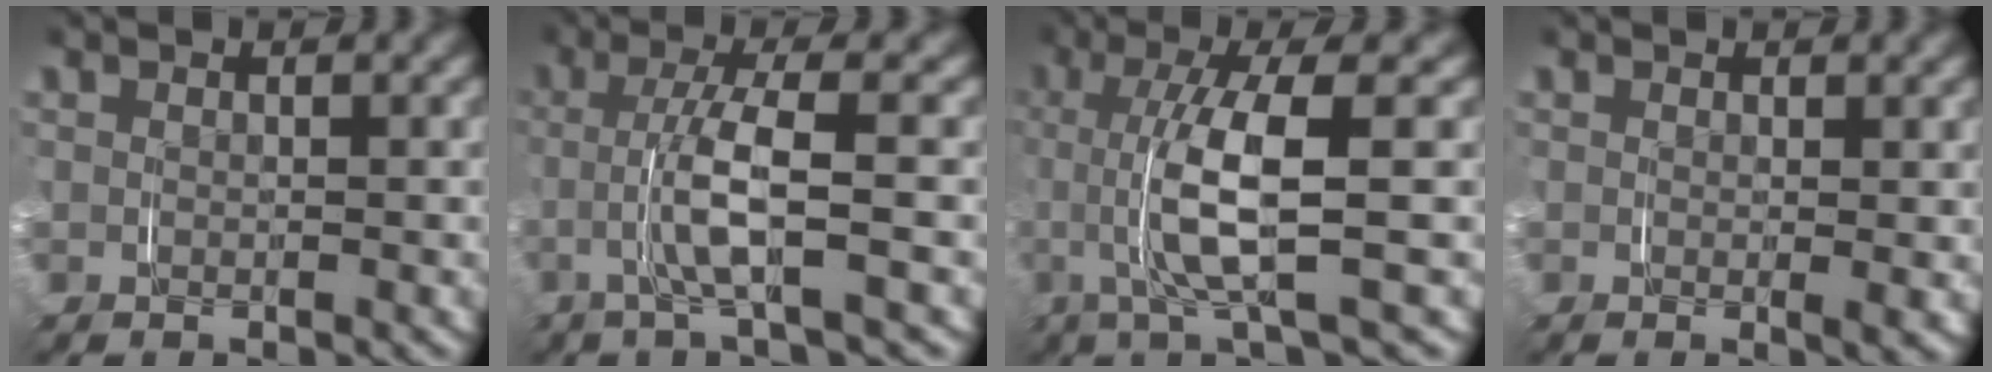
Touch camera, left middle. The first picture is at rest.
{"total": 4.0, "force": [-0.6, -0.1, 4.0], "torque": [-0.082, 0.003, -0.015]}
{"total": 6.1, "force": [-0.2, 0.6, 6.0], "torque": [-0.121, 0.002, -0.009]}
{"total": 0.8, "force": [0.3, -0.1, 0.8], "torque": [-0.007, -0.006, 0.006]}